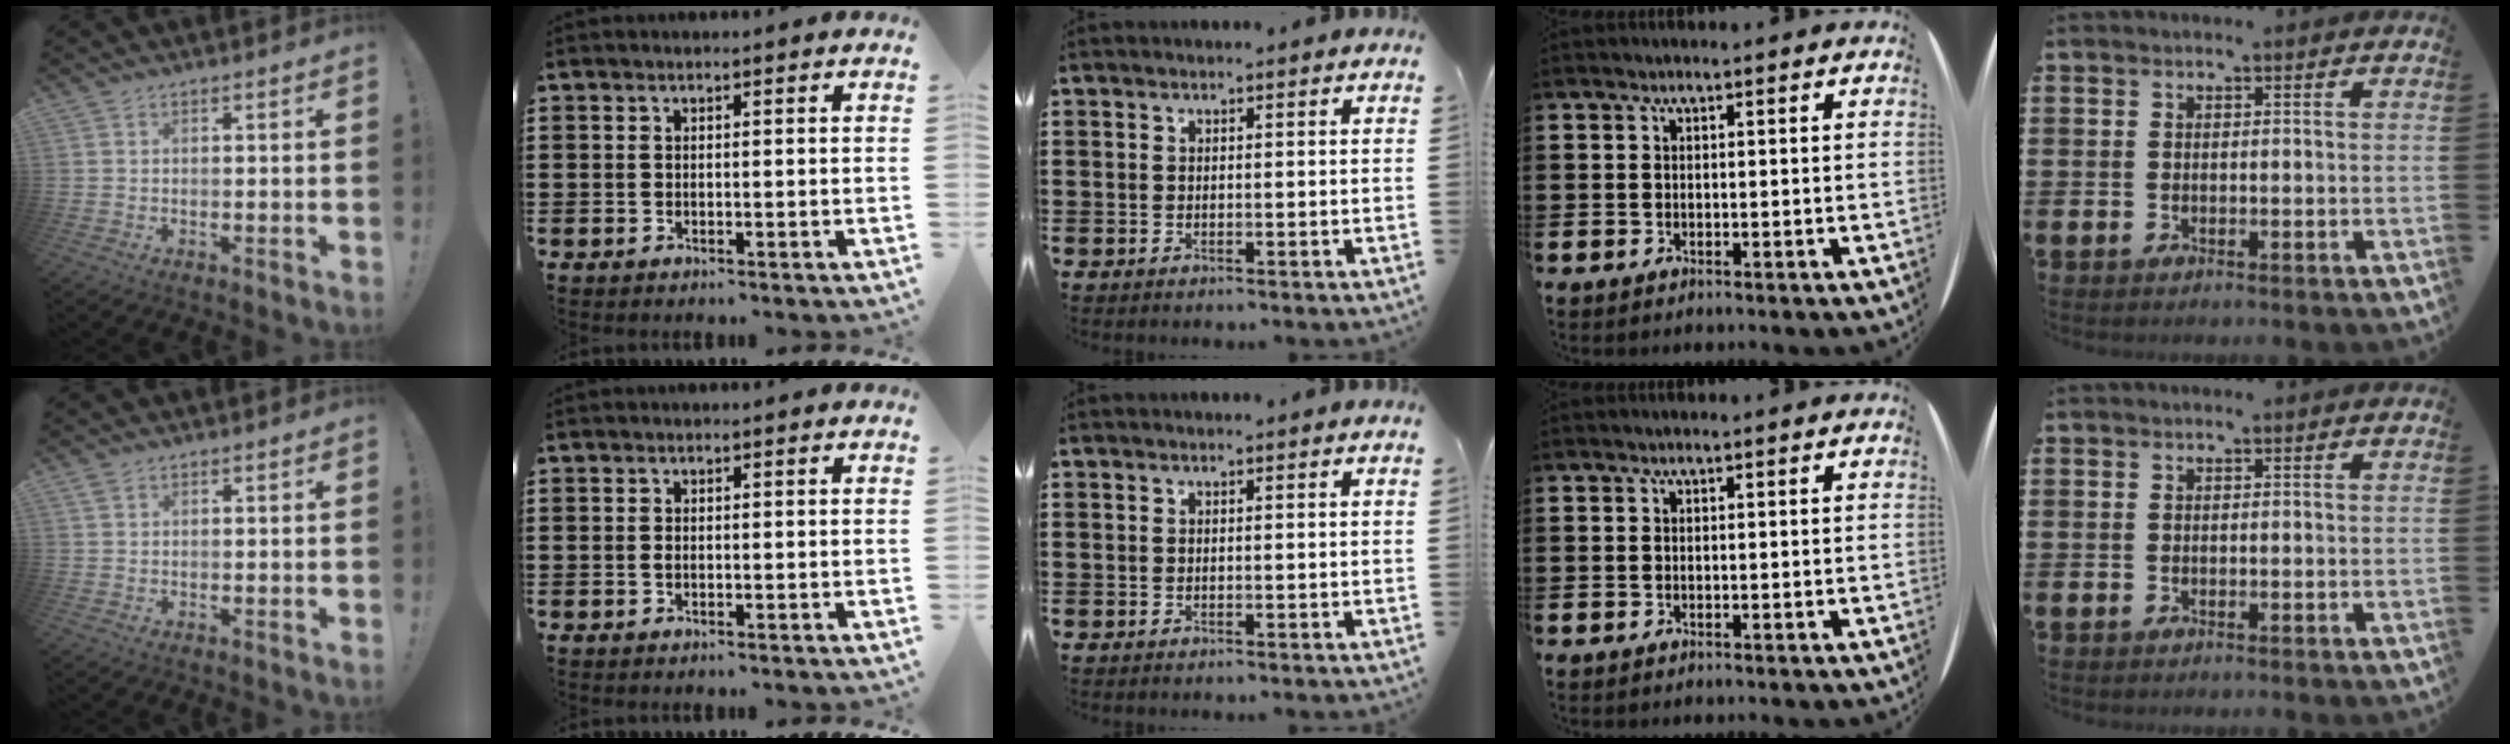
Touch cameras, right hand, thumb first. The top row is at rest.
{"thumb": {"total": 1.3, "force": [0.8, 0.6, 0.7], "torque": [-0.021, 0.004, 0.017]}, "index": {"total": 0.5, "force": [-0.1, 0.2, 0.5], "torque": [-0.012, -0.003, -0.001]}}